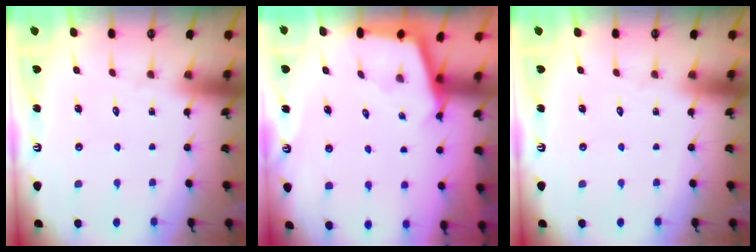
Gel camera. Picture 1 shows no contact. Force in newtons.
{"total": 2.5, "press": 2.5, "slide": 0.2}
{"total": 0.0}